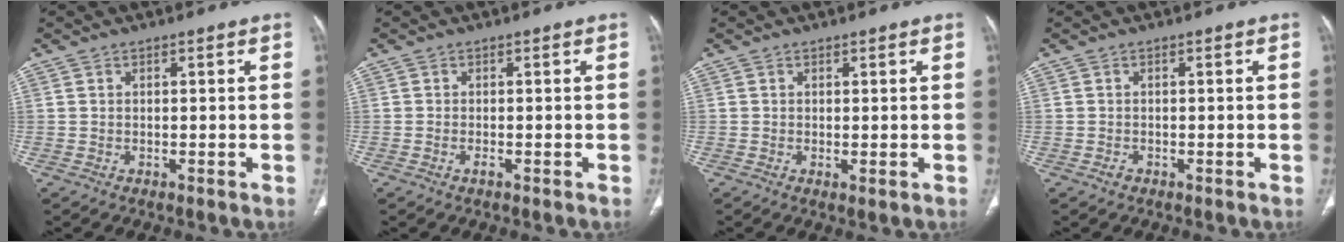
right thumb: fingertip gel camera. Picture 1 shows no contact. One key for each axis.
{"total": 0.7, "fx": -0.5, "fy": 0.2, "fz": 0.6, "tx": -0.011, "ty": 0.001, "tz": -0.009}
{"total": 0.8, "fx": 0.0, "fy": 0.2, "fz": 0.8, "tx": -0.018, "ty": -0.006, "tz": 0.000}
{"total": 0.8, "fx": -0.5, "fy": 0.5, "fz": 0.2, "tx": -0.003, "ty": 0.003, "tz": -0.010}